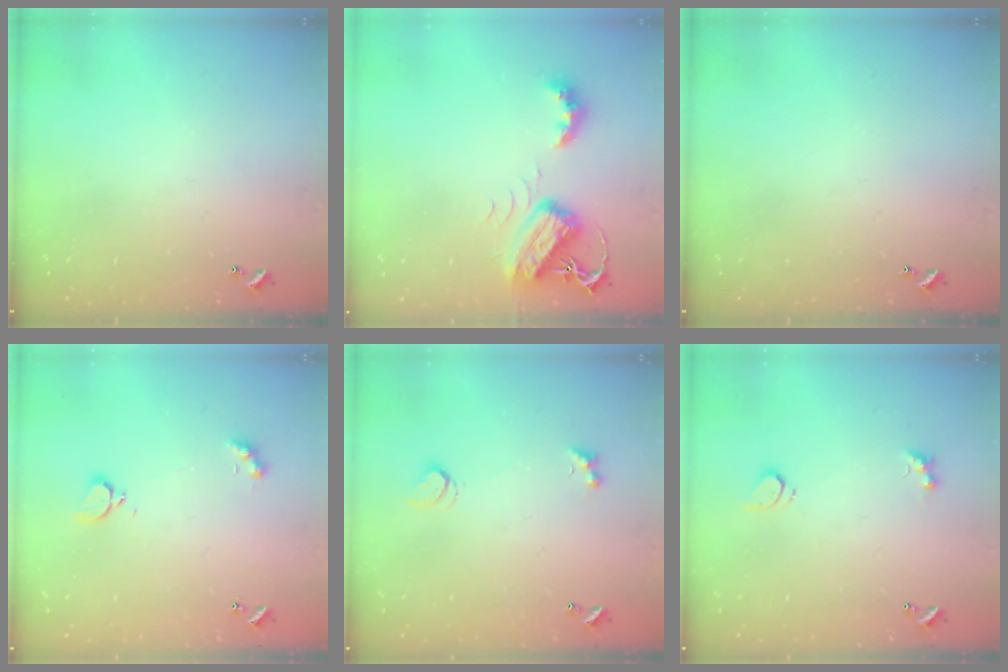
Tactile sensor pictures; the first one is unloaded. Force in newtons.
{"total": 7.0, "press": 7.0, "slide": 0.1}
{"total": 0.0}
{"total": 2.9, "press": 2.9, "slide": 0.6}
{"total": 2.3, "press": 1.9, "slide": 1.1}
{"total": 3.0, "press": 2.7, "slide": 1.1}